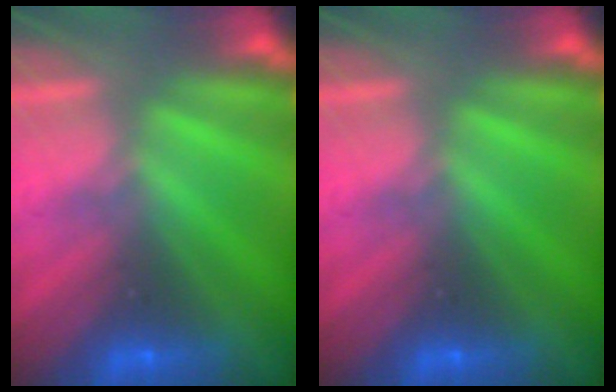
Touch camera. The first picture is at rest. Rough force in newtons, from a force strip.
{"total": 0.0}